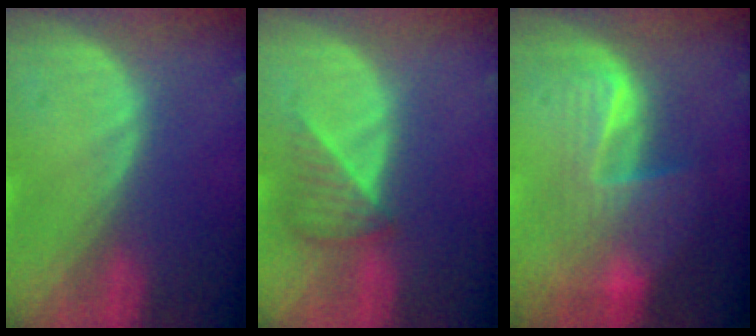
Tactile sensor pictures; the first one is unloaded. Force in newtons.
{"total": 3.5, "press": 3.5, "slide": 0.4}
{"total": 6.7, "press": 6.3, "slide": 2.2}